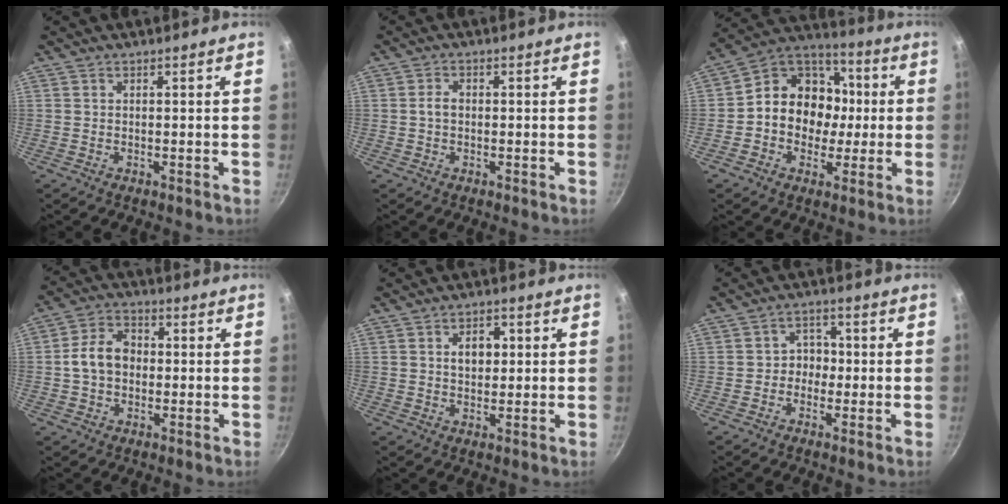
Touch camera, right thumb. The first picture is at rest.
{"total": 2.1, "force": [-0.2, 1.5, 1.5], "torque": [-0.023, 0.007, -0.006]}
{"total": 15.5, "force": [-0.4, 12.7, 8.9], "torque": [-0.087, 0.037, -0.018]}
{"total": 8.2, "force": [-0.3, 6.2, 5.3], "torque": [-0.083, 0.024, -0.014]}
{"total": 4.7, "force": [1.0, 3.2, 3.3], "torque": [-0.033, 0.001, 0.015]}
{"total": 4.2, "force": [-0.9, 3.6, 1.9], "torque": [0.008, 0.018, -0.027]}